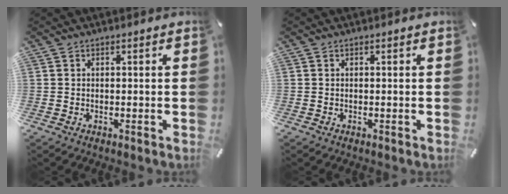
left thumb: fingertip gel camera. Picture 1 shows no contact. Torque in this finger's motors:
{"motor_torque": [0.00, 0.00, 0.00, 0.00, 0.00]}